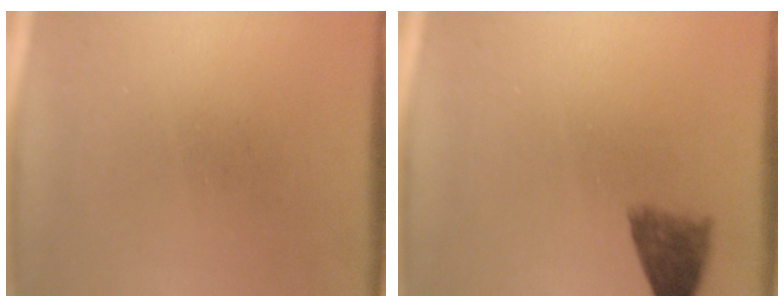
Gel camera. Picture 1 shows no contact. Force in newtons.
{"total": 4.0}